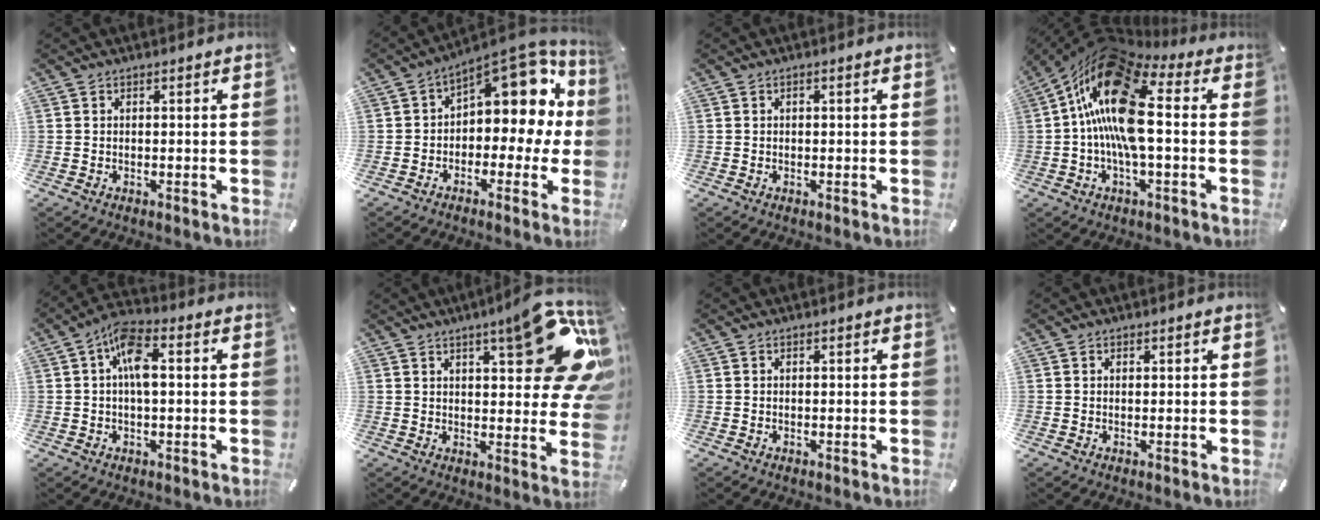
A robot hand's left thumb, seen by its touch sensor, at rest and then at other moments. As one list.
[{"total": 13.2, "force": [6.1, 7.2, 9.3], "torque": [-0.117, -0.056, 0.102]}, {"total": 0.6, "force": [0.0, 0.4, 0.4], "torque": [-0.007, 0.000, 0.000]}, {"total": 20.0, "force": [0.7, 9.1, 17.8], "torque": [-0.351, -0.003, 0.011]}, {"total": 8.3, "force": [0.7, 4.0, 7.2], "torque": [-0.133, 0.013, 0.011]}, {"total": 19.8, "force": [9.4, 7.6, 15.7], "torque": [-0.188, -0.068, 0.148]}, {"total": 0.0}, {"total": 0.7, "force": [0.2, 0.7, 0.2], "torque": [-0.003, 0.004, 0.004]}]